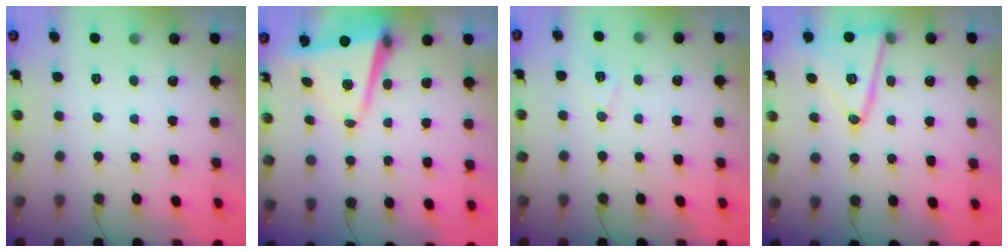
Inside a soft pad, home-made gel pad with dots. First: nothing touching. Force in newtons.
{"total": 9.5, "press": 9.3, "slide": 1.7}
{"total": 7.7, "press": 6.4, "slide": 4.3}
{"total": 16.5, "press": 16.5, "slide": 1.4}